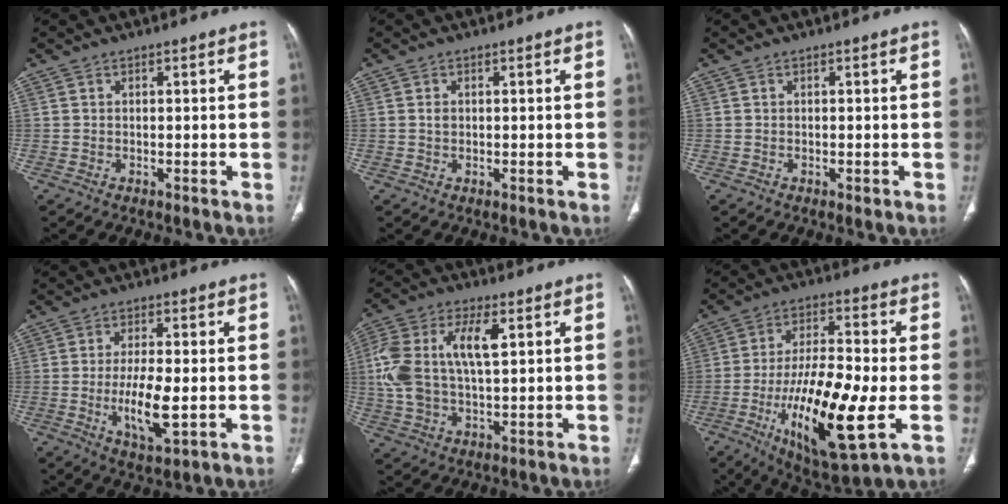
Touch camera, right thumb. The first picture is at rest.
{"total": 0.9, "force": [0.1, 0.7, 0.5], "torque": [-0.006, 0.001, 0.000]}
{"total": 0.5, "force": [-0.2, 0.3, 0.4], "torque": [-0.001, -0.001, -0.003]}
{"total": 8.9, "force": [-1.4, 2.9, 8.3], "torque": [-0.152, -0.013, -0.023]}
{"total": 13.8, "force": [2.6, 7.0, 11.6], "torque": [-0.254, 0.014, 0.053]}
{"total": 21.0, "force": [-5.5, 5.7, 19.4], "torque": [-0.356, -0.003, -0.082]}